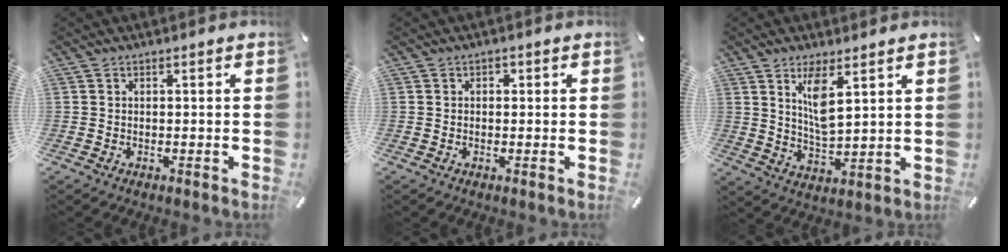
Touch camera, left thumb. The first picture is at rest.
{"total": 0.9, "force": [-0.1, 0.8, 0.3], "torque": [-0.006, 0.007, -0.004]}
{"total": 7.9, "force": [4.8, 2.5, 5.8], "torque": [-0.112, -0.016, 0.082]}